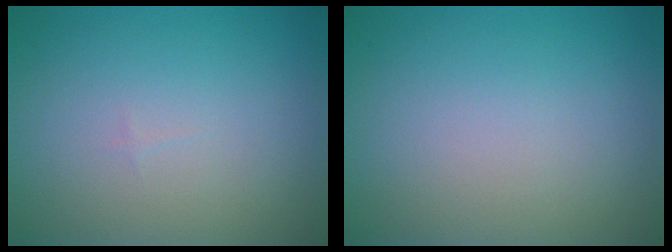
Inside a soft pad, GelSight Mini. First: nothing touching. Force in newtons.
{"total": 0.0}